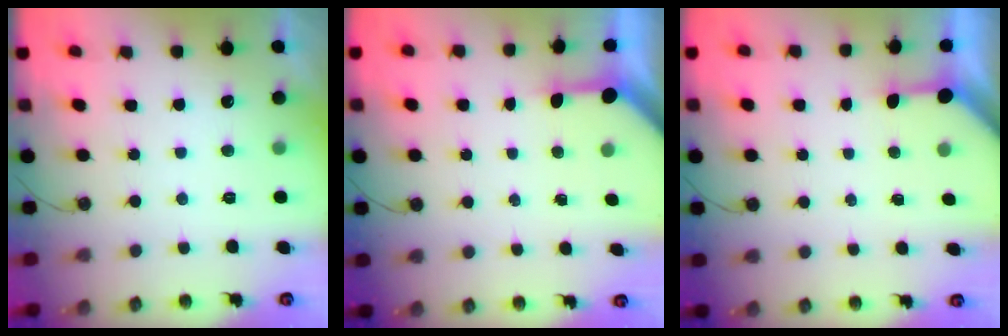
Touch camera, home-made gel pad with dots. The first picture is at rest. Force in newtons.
{"total": 3.4, "press": 3.3, "slide": 0.4}
{"total": 2.9, "press": 2.8, "slide": 0.3}